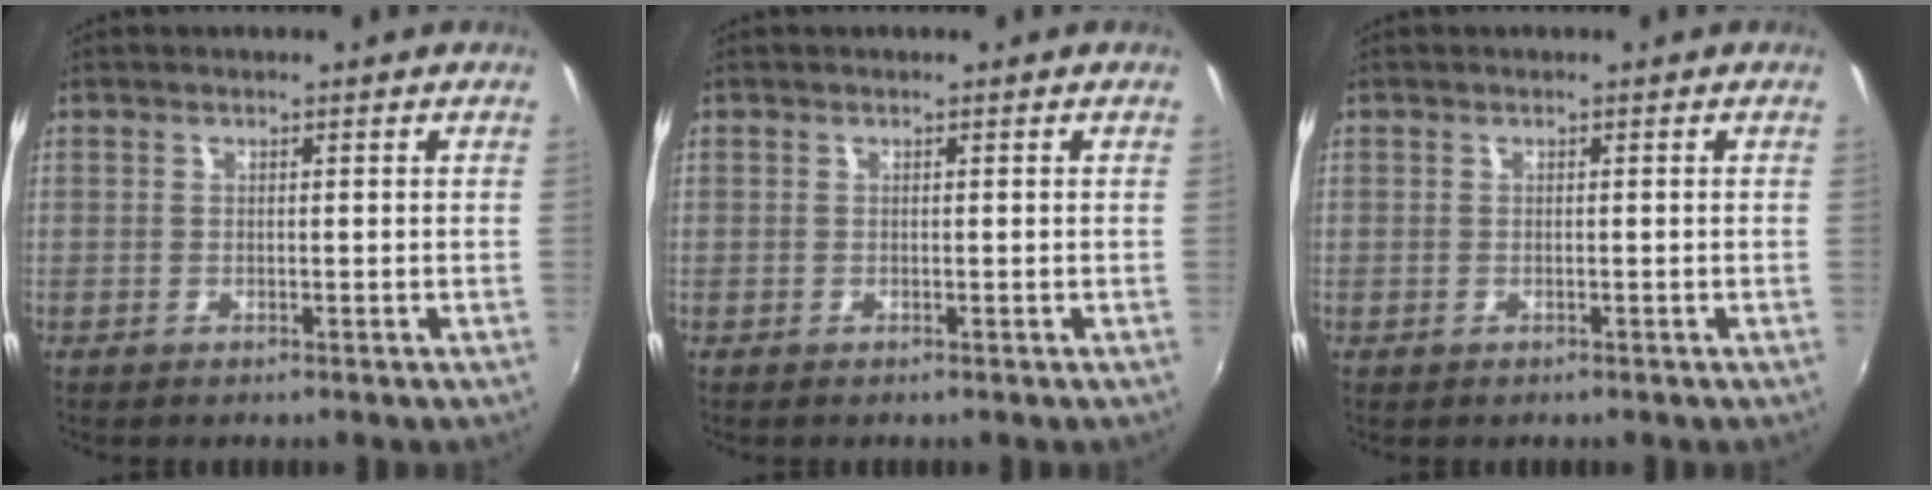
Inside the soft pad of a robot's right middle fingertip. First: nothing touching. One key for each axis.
{"total": 0.0}
{"total": 0.0}